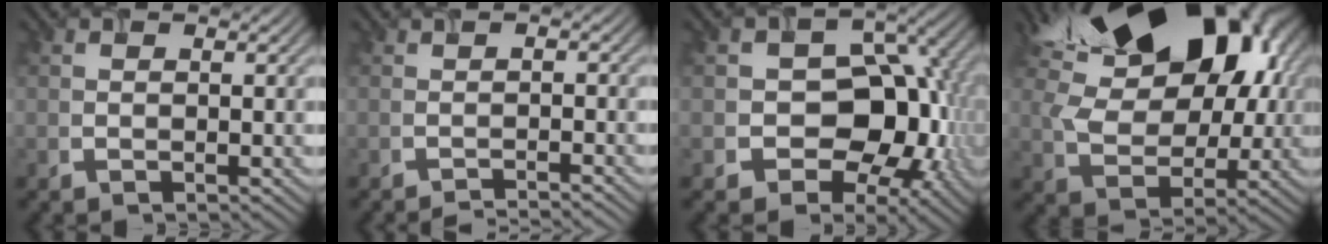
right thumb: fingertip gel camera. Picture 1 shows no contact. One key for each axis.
{"total": 1.8, "fx": -1.6, "fy": 0.0, "fz": 0.9, "tx": -0.011, "ty": 0.000, "tz": -0.030}
{"total": 13.8, "fx": -2.6, "fy": 10.4, "fz": 8.7, "tx": -0.094, "ty": -0.010, "tz": -0.068}
{"total": 20.4, "fx": 9.2, "fy": 13.0, "fz": 12.9, "tx": -0.215, "ty": 0.051, "tz": 0.157}